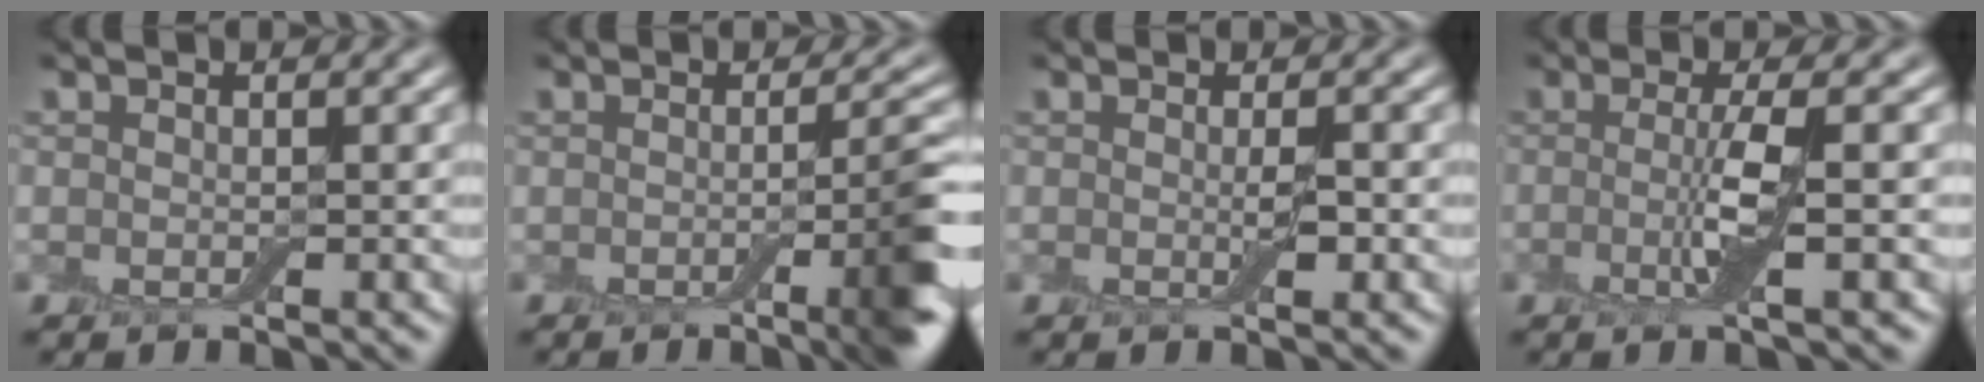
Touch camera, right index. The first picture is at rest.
{"total": 5.6, "force": [-1.8, 1.3, 5.1], "torque": [-0.061, -0.002, -0.027]}
{"total": 1.0, "force": [0.0, -0.1, 1.0], "torque": [-0.019, -0.003, -0.003]}
{"total": 3.3, "force": [-0.3, 0.2, 3.2], "torque": [-0.063, -0.007, -0.009]}